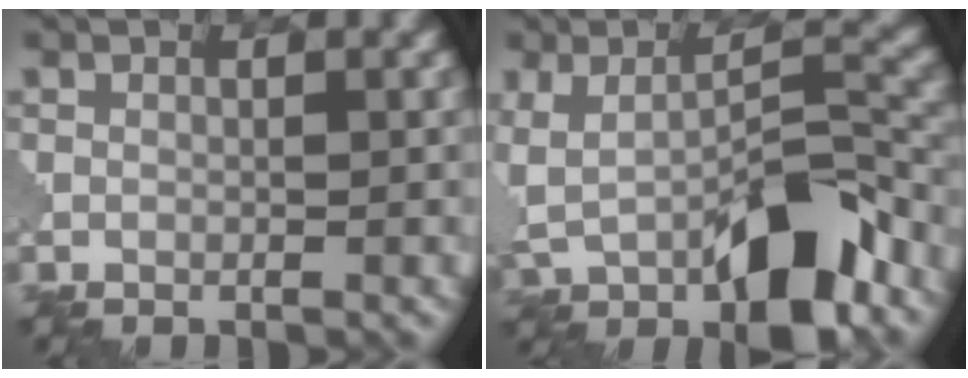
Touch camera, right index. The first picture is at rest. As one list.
[{"total": 9.6, "force": [-2.6, 4.1, 8.2], "torque": [-0.146, 0.003, -0.044]}]